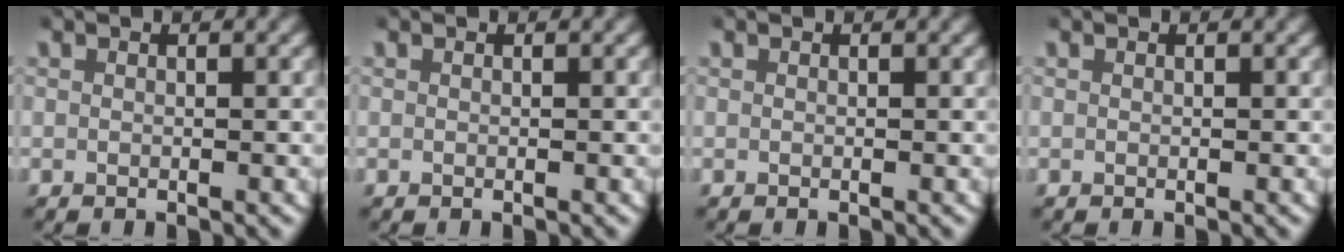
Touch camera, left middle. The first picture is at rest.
{"total": 0.0}
{"total": 0.0}
{"total": 0.0}